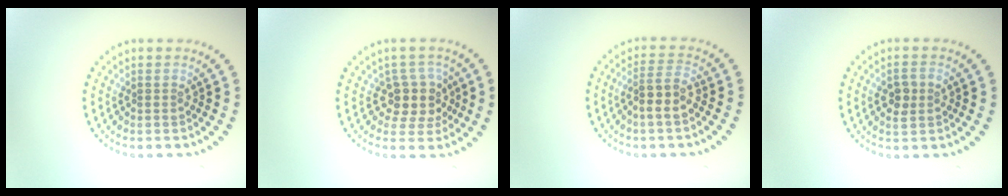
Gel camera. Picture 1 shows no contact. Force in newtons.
{"total": 3.4, "press": 2.8, "slide": 2.0}
{"total": 2.7, "press": 2.4, "slide": 1.2}
{"total": 2.0, "press": 2.0, "slide": 0.2}